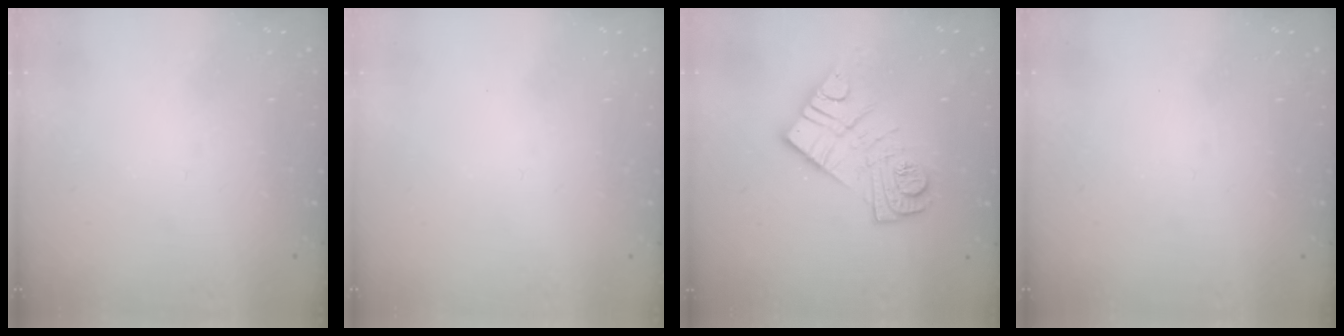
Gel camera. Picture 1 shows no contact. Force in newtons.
{"total": 1.7, "press": 1.6, "slide": 0.1}
{"total": 13.9, "press": 13.8, "slide": 1.2}
{"total": 0.0}